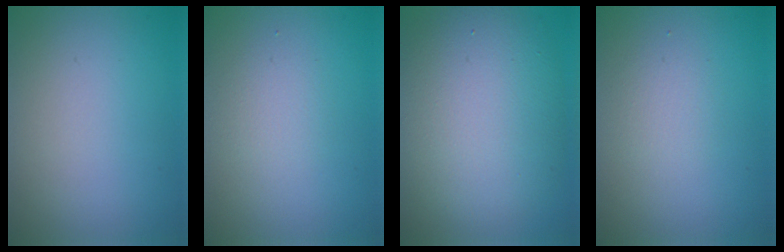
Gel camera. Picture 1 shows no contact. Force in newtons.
{"total": 1.6, "press": 1.6, "slide": 0.1}
{"total": 10.0, "press": 10.0, "slide": 0.3}
{"total": 1.5, "press": 1.5, "slide": 0.1}